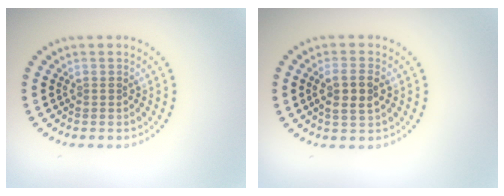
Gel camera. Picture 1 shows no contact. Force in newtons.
{"total": 2.8, "press": 2.7, "slide": 0.8}